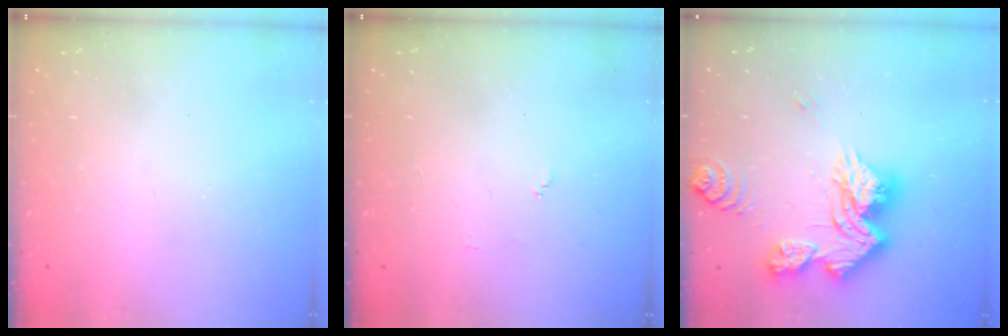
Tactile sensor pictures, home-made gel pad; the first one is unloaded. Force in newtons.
{"total": 3.7, "press": 3.7, "slide": 0.4}
{"total": 18.7, "press": 18.6, "slide": 1.9}